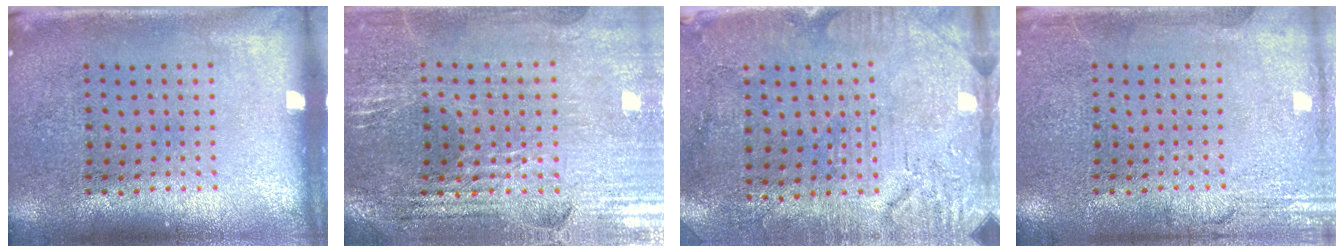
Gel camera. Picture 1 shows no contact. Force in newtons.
{"total": 2.8, "press": 2.8, "slide": 0.5}
{"total": 3.1, "press": 2.6, "slide": 1.6}
{"total": 2.7, "press": 2.7, "slide": 0.3}